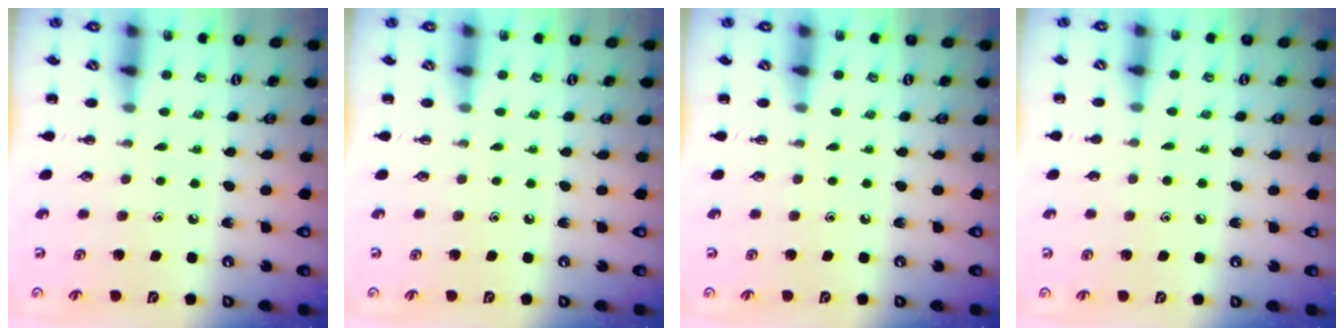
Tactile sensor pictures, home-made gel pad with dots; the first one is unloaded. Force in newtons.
{"total": 0.0}
{"total": 0.0}
{"total": 2.9, "press": 2.6, "slide": 1.2}